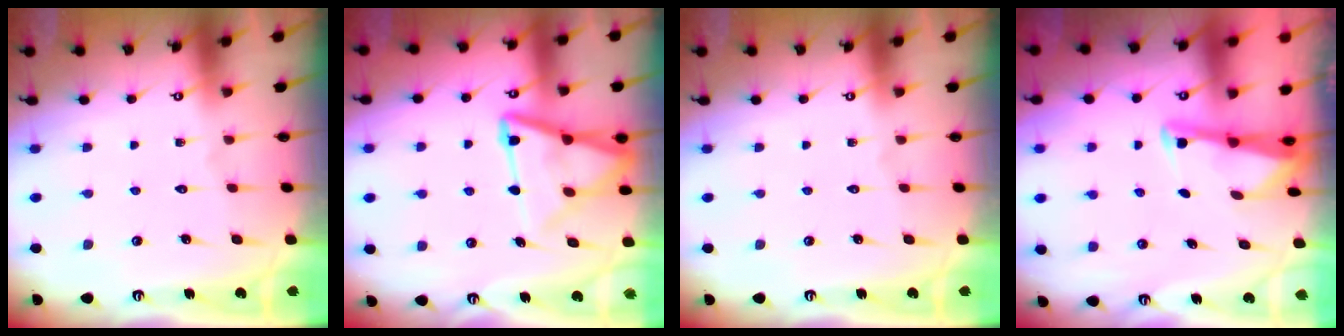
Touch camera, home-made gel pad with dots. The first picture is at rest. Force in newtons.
{"total": 13.4, "press": 13.3, "slide": 1.3}
{"total": 0.0}
{"total": 2.9, "press": 2.9, "slide": 0.2}